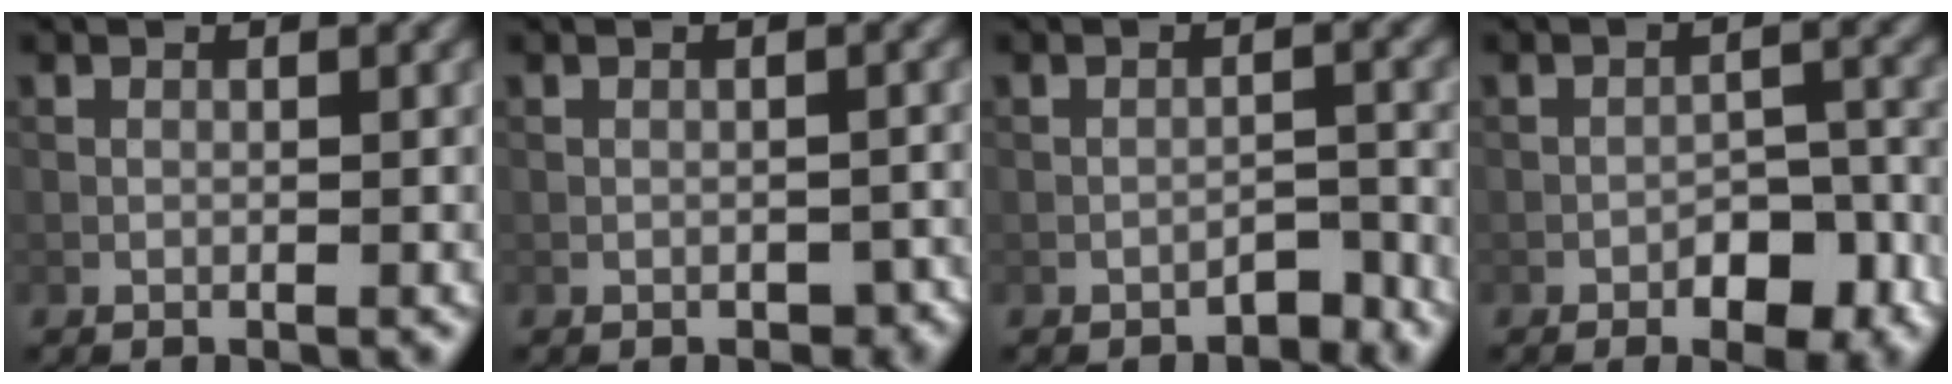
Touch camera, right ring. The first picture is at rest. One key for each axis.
{"total": 1.5, "fx": -0.7, "fy": 1.1, "fz": 0.9, "tx": -0.014, "ty": -0.007, "tz": -0.007}
{"total": 1.7, "fx": -1.4, "fy": 0.5, "fz": 0.6, "tx": -0.007, "ty": 0.008, "tz": -0.024}
{"total": 4.9, "fx": -2.8, "fy": 2.2, "fz": 3.4, "tx": -0.042, "ty": 0.009, "tz": -0.036}